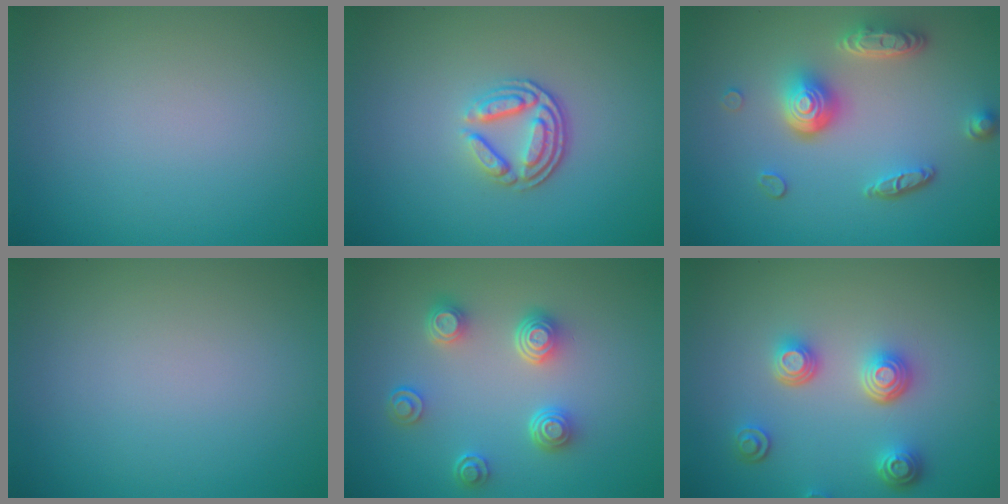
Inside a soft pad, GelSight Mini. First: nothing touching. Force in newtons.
{"total": 3.5, "press": 2.6, "slide": 2.4}
{"total": 5.1, "press": 3.7, "slide": 3.5}
{"total": 0.0}
{"total": 4.1, "press": 3.2, "slide": 2.6}
{"total": 3.6, "press": 2.9, "slide": 2.1}